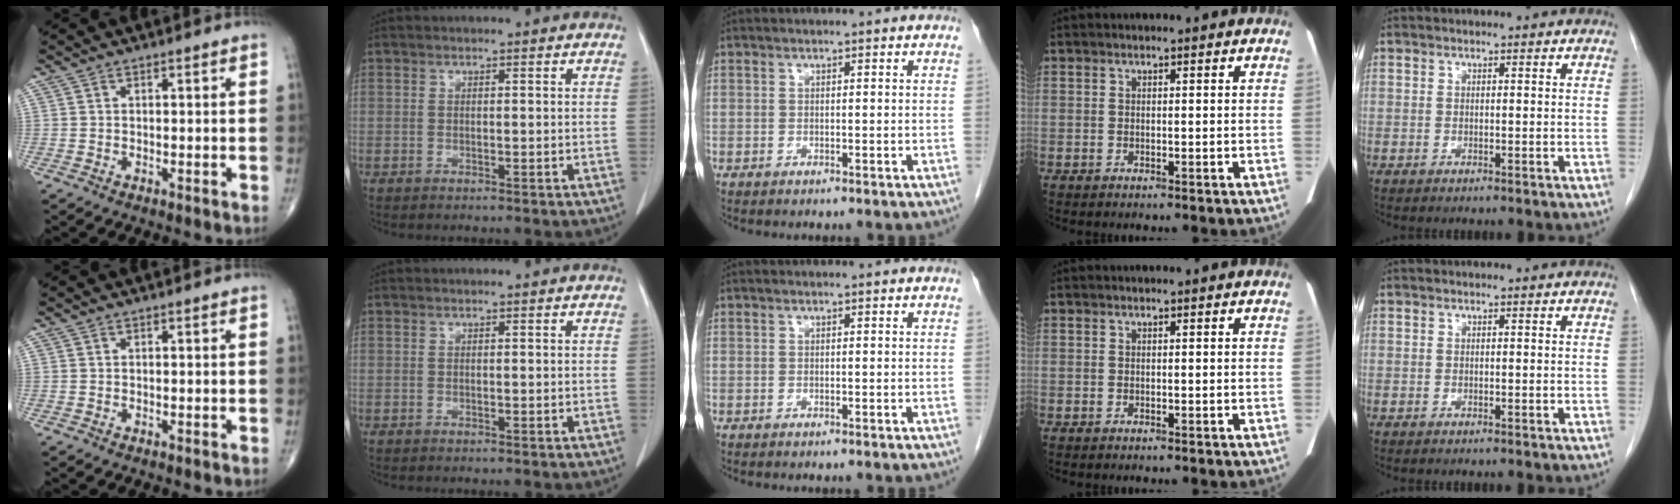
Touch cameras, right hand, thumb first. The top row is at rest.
{}